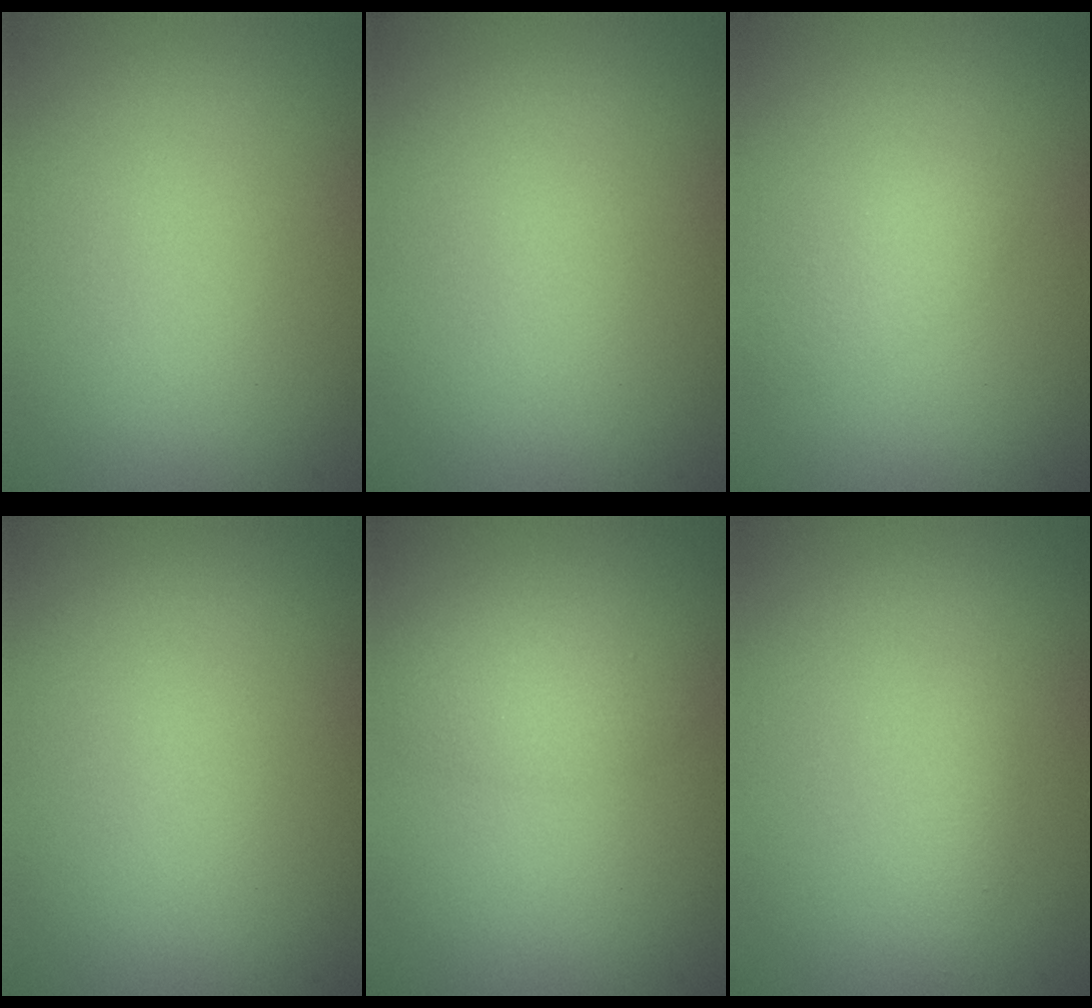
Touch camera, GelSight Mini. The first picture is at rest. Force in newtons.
{"total": 0.0}
{"total": 1.5, "press": 1.5, "slide": 0.1}
{"total": 0.0}
{"total": 1.8, "press": 1.8, "slide": 0.0}
{"total": 1.0, "press": 1.0, "slide": 0.1}